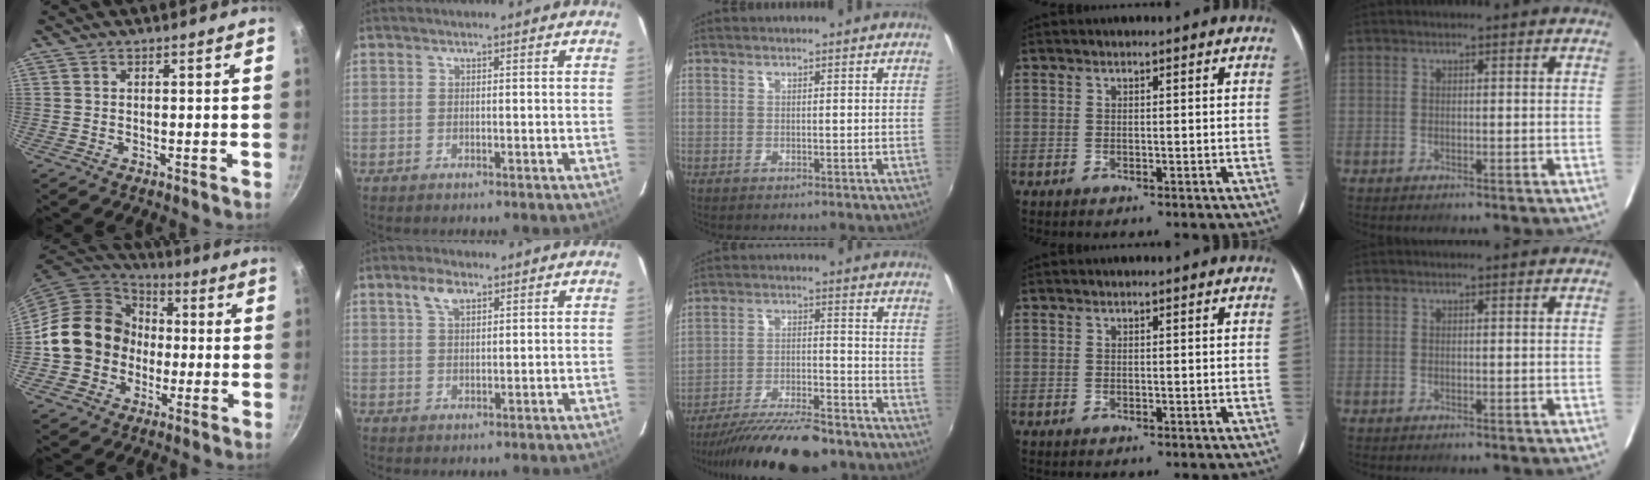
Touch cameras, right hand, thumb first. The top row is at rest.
{"thumb": {"total": 16.0, "force": [-0.9, 14.1, 7.4], "torque": [-0.095, 0.035, -0.020]}, "index": {"total": 3.8, "force": [2.2, 1.8, 2.5], "torque": [-0.048, 0.009, 0.042]}, "middle": {"total": 18.5, "force": [-15.7, 4.0, 9.0], "torque": [-0.170, -0.031, -0.241]}}